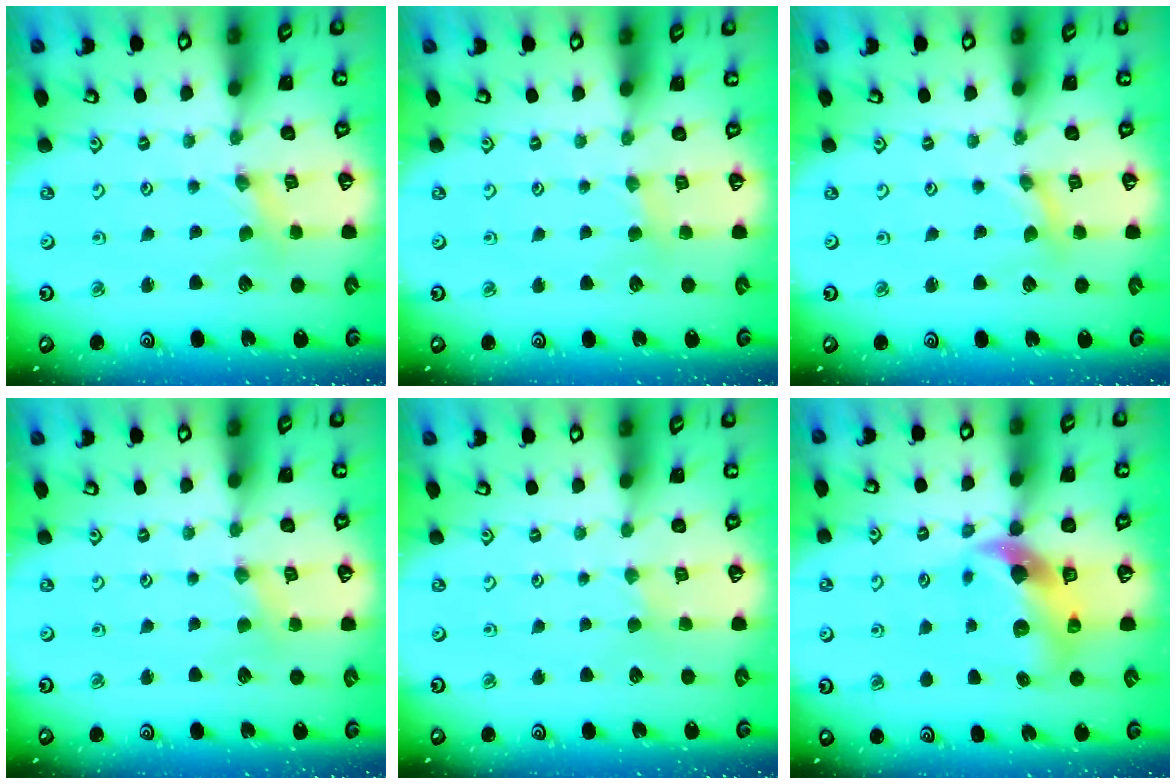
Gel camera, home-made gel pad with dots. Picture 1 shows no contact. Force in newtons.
{"total": 2.5, "press": 2.4, "slide": 0.4}
{"total": 0.0}
{"total": 2.1, "press": 2.1, "slide": 0.4}
{"total": 1.2, "press": 1.1, "slide": 0.3}
{"total": 9.9, "press": 9.8, "slide": 1.5}